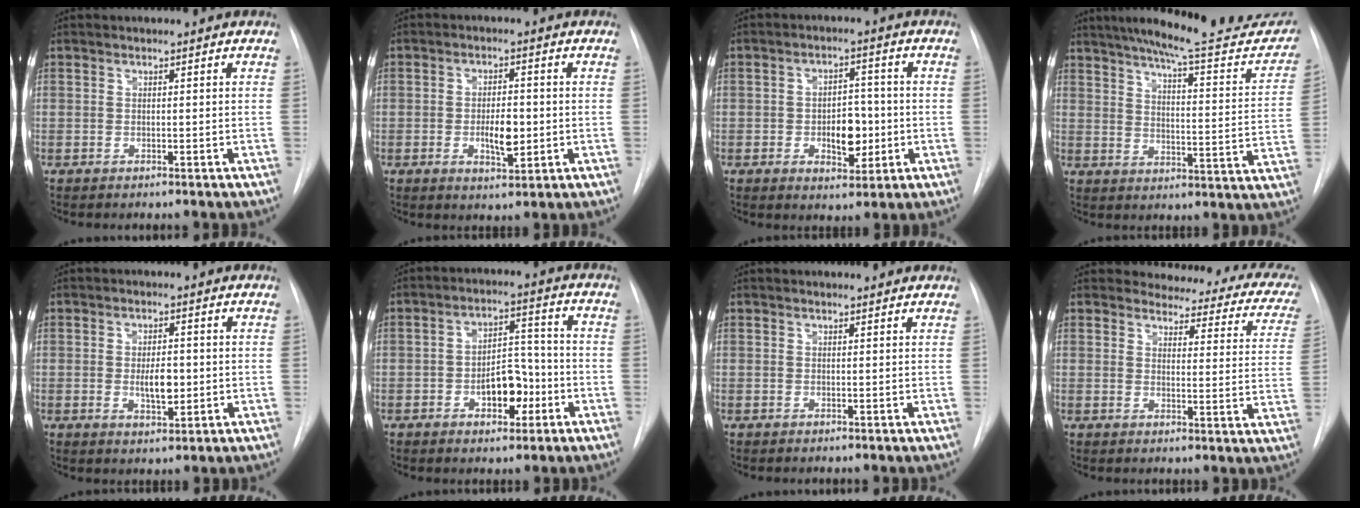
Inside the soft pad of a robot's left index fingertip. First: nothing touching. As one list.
[{"total": 5.4, "force": [-1.8, 1.9, 4.7], "torque": [-0.078, -0.009, -0.021]}, {"total": 6.7, "force": [-2.1, 3.6, 5.3], "torque": [-0.077, 0.003, -0.022]}, {"total": 22.6, "force": [19.9, 2.9, 10.3], "torque": [-0.146, -0.055, 0.248]}, {"total": 4.6, "force": [-1.2, 1.8, 4.0], "torque": [-0.067, -0.009, -0.011]}, {"total": 7.9, "force": [-3.7, 3.9, 5.9], "torque": [-0.090, 0.014, -0.051]}, {"total": 1.8, "force": [1.7, 0.5, 0.5], "torque": [-0.010, 0.008, 0.011]}, {"total": 16.5, "force": [15.0, 4.8, 4.7], "torque": [-0.021, -0.072, 0.136]}]